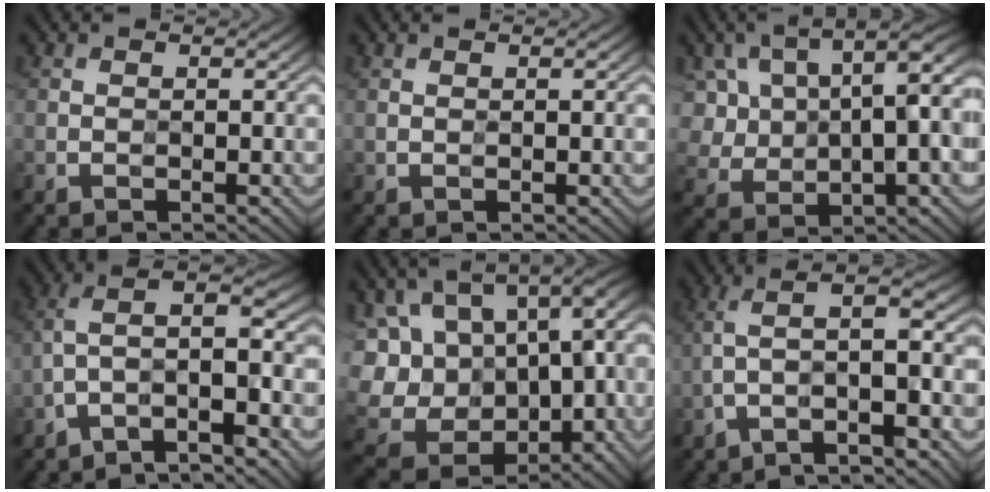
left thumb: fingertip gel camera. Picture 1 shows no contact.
{"total": 0.6, "force": [0.2, 0.0, 0.5], "torque": [-0.010, 0.003, 0.003]}
{"total": 15.3, "force": [3.5, 8.5, 12.3], "torque": [-0.248, 0.004, 0.067]}
{"total": 9.5, "force": [-4.3, 2.8, 8.0], "torque": [-0.136, 0.019, -0.086]}
{"total": 18.3, "force": [0.1, 13.2, 12.8], "torque": [-0.267, -0.016, 0.054]}
{"total": 7.5, "force": [-3.0, 1.7, 6.7], "torque": [-0.110, 0.025, -0.068]}